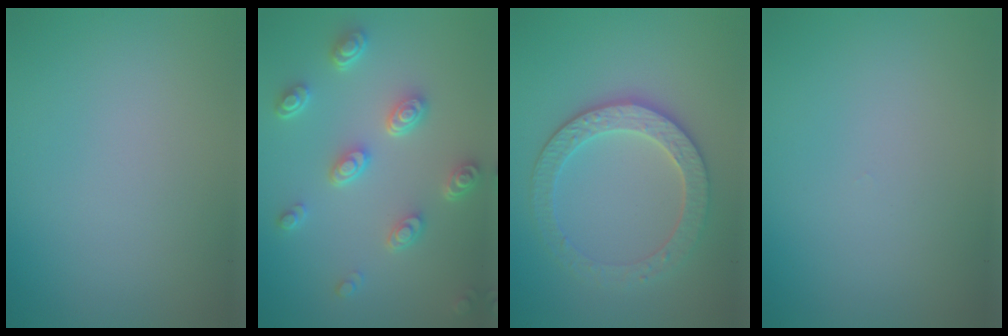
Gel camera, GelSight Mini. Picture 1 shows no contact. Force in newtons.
{"total": 4.6, "press": 3.6, "slide": 2.9}
{"total": 4.1, "press": 3.8, "slide": 1.4}
{"total": 0.0}